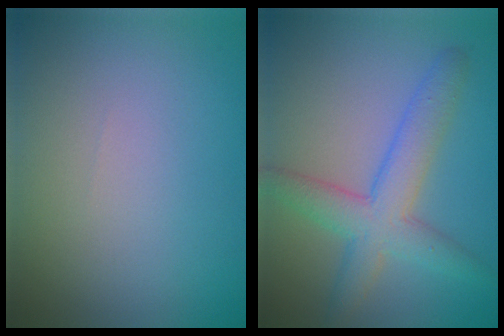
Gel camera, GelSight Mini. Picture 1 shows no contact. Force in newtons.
{"total": 4.9, "press": 4.9, "slide": 0.1}